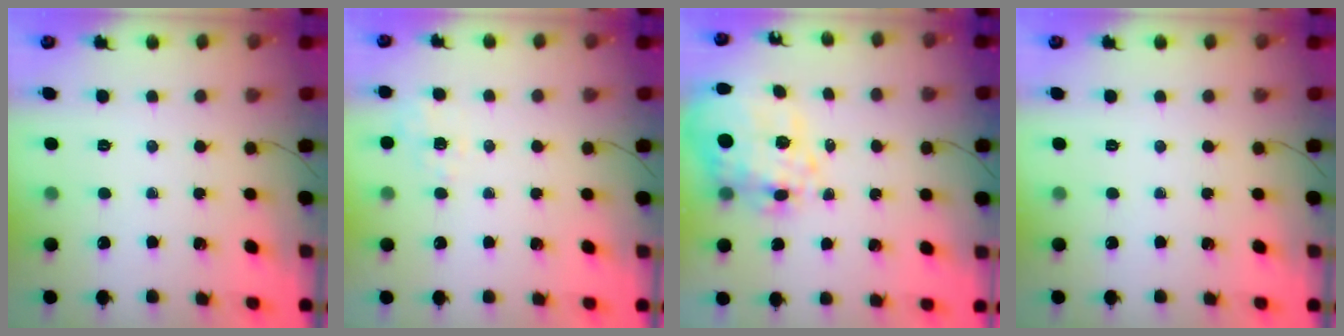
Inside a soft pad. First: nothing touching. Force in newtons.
{"total": 2.1, "press": 1.3, "slide": 1.7}
{"total": 10.9, "press": 10.1, "slide": 4.2}
{"total": 0.0}